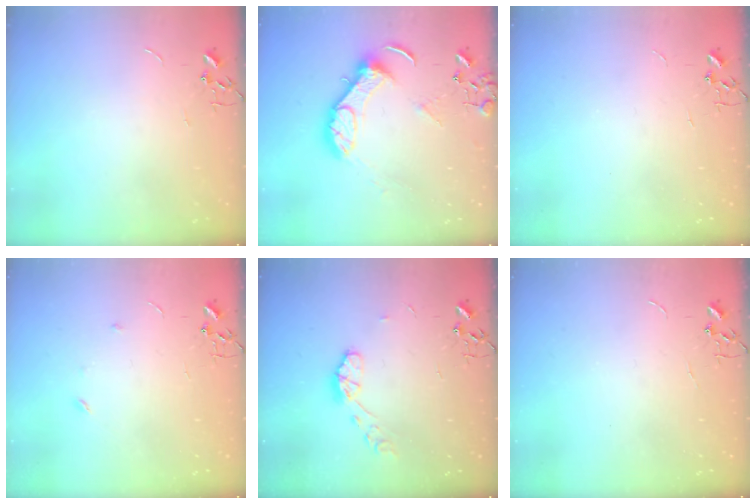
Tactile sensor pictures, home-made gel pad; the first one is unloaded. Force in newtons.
{"total": 12.5, "press": 12.4, "slide": 1.1}
{"total": 0.0}
{"total": 3.5, "press": 3.4, "slide": 0.7}
{"total": 7.5, "press": 7.5, "slide": 0.5}
{"total": 0.0}